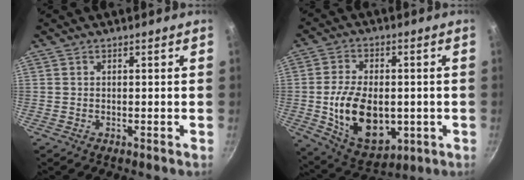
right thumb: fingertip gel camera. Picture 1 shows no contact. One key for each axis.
{"total": 16.5, "fx": -1.8, "fy": 10.5, "fz": 12.6, "tx": -0.194, "ty": -0.004, "tz": -0.013}